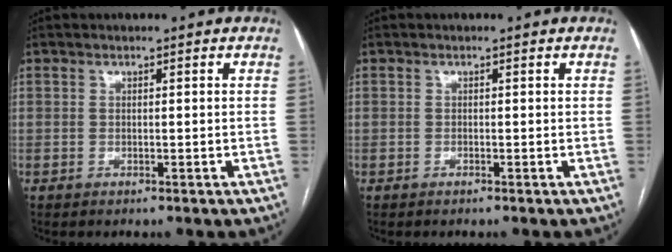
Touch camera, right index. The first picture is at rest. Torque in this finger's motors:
{"motor_torque": [-0.06, 0.08, -0.06, -0.02]}